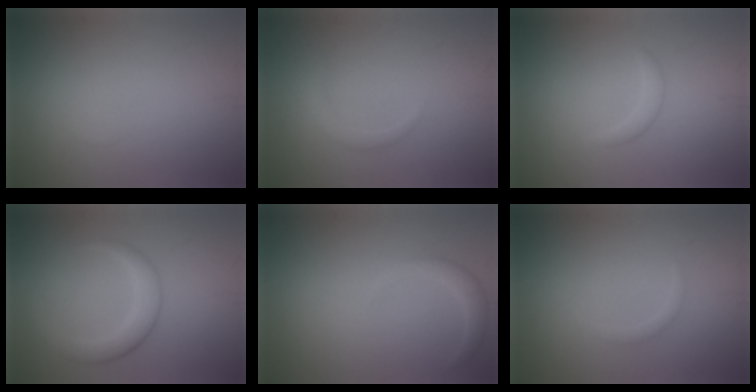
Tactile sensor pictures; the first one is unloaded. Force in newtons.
{"total": 1.2, "press": 1.2, "slide": 0.1}
{"total": 1.0, "press": 1.0, "slide": 0.0}
{"total": 2.8, "press": 2.8, "slide": 0.1}
{"total": 1.5, "press": 1.5, "slide": 0.2}
{"total": 0.8, "press": 0.8, "slide": 0.1}